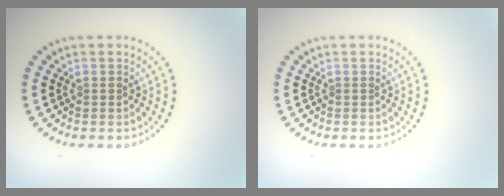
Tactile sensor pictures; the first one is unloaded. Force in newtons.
{"total": 0.0}